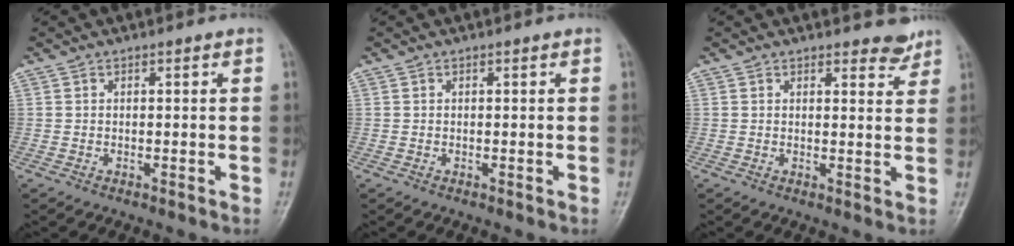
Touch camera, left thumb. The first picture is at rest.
{"total": 0.0}
{"total": 3.2, "force": [2.8, 1.2, 0.9], "torque": [0.004, -0.023, 0.031]}